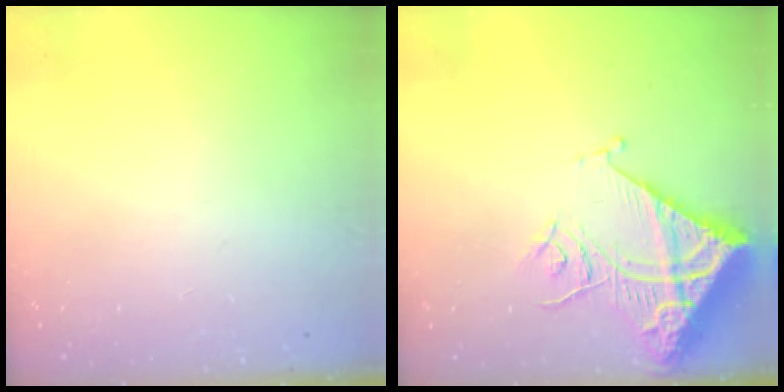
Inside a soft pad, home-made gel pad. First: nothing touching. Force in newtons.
{"total": 14.6, "press": 14.5, "slide": 1.4}